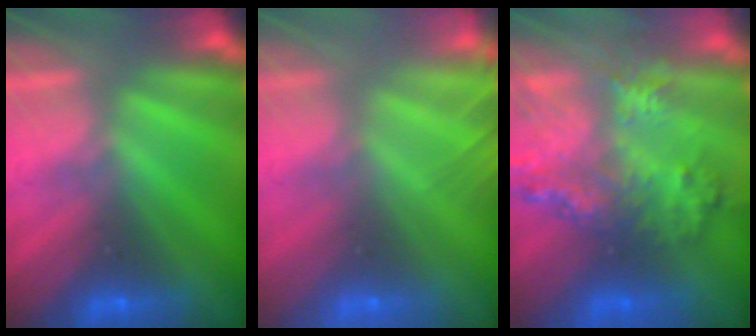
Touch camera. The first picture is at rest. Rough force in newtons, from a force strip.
{"total": 7.8}
{"total": 7.8}